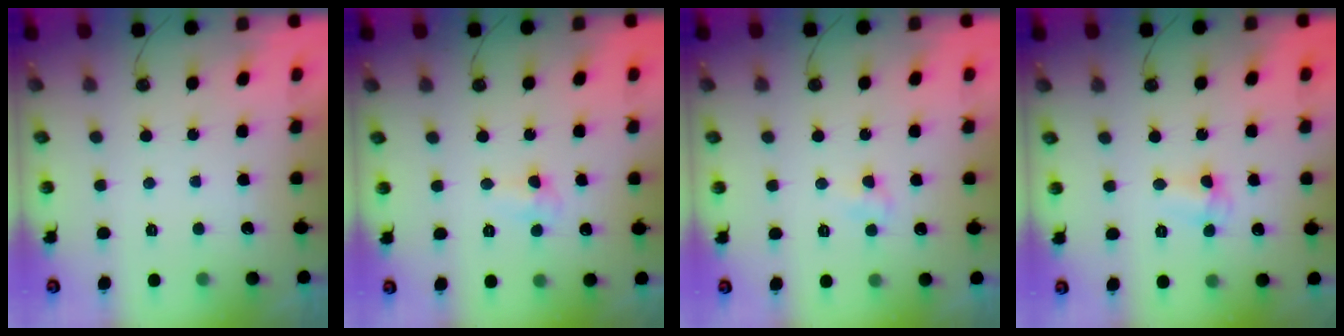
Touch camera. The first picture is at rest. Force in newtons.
{"total": 4.7, "press": 4.6, "slide": 0.7}
{"total": 2.9, "press": 2.7, "slide": 0.9}
{"total": 3.0, "press": 2.9, "slide": 0.5}